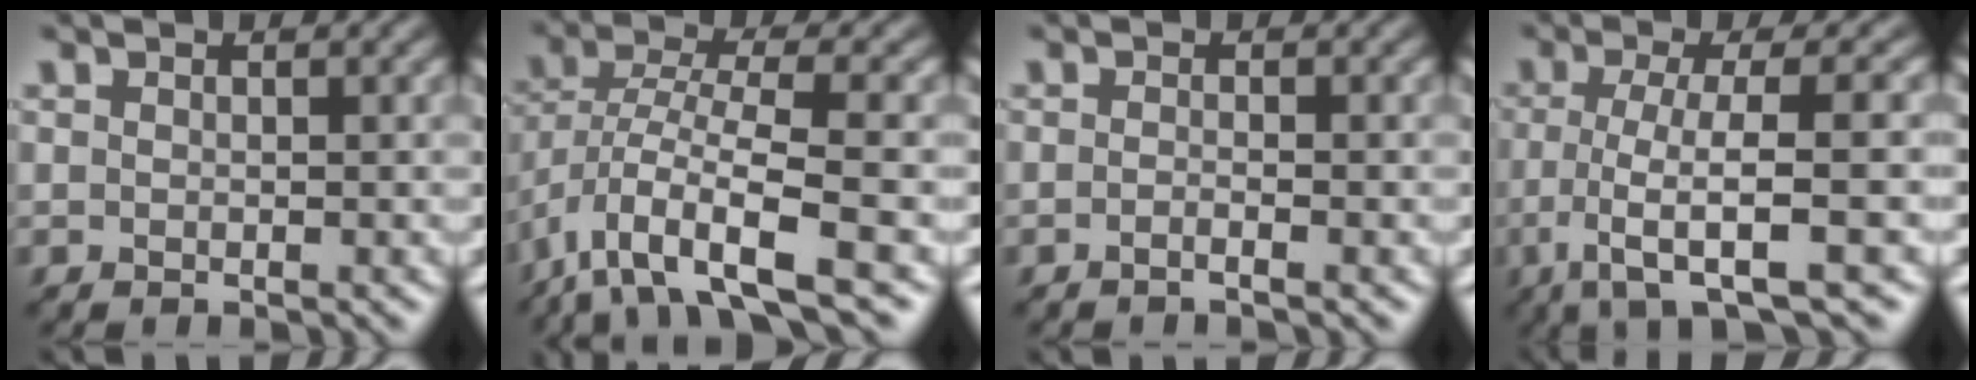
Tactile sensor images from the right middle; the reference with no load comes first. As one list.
[{"total": 8.1, "force": [-4.6, 2.1, 6.3], "torque": [-0.121, 0.001, -0.092]}, {"total": 0.7, "force": [-0.5, 0.1, 0.5], "torque": [-0.009, -0.001, -0.011]}, {"total": 6.2, "force": [-1.8, 1.0, 5.8], "torque": [-0.091, 0.003, -0.040]}]